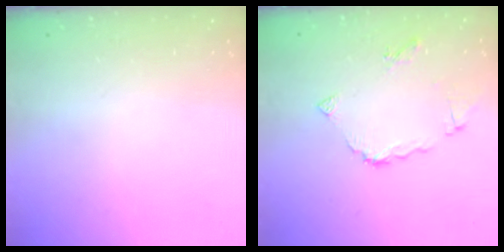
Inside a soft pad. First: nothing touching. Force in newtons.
{"total": 7.6, "press": 7.6, "slide": 0.8}